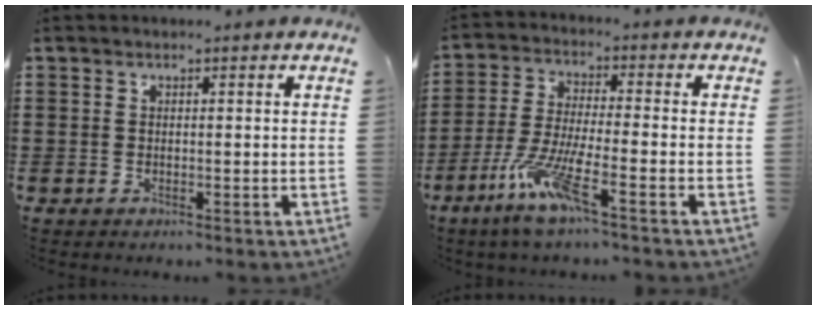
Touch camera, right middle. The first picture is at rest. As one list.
[{"total": 8.4, "force": [-5.1, 0.8, 6.7], "torque": [-0.146, -0.011, -0.098]}]